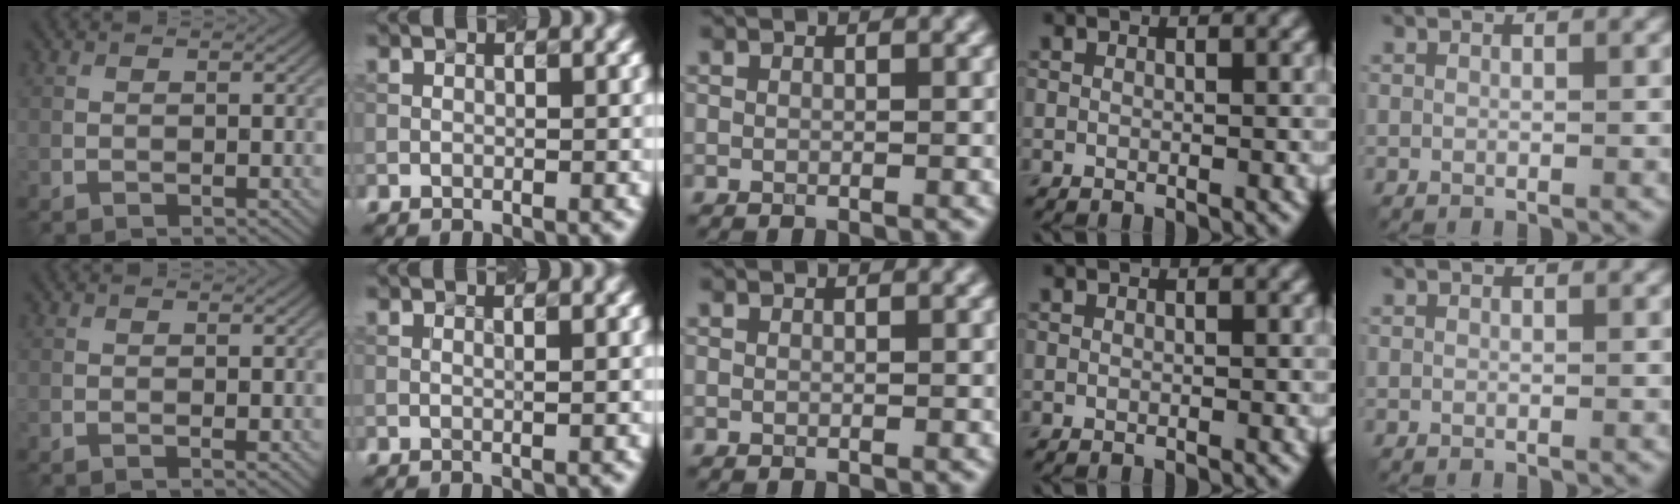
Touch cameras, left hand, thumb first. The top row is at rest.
{"index": {"total": 0.7, "force": [0.2, 0.3, 0.6], "torque": [-0.004, 0.001, -0.003]}}